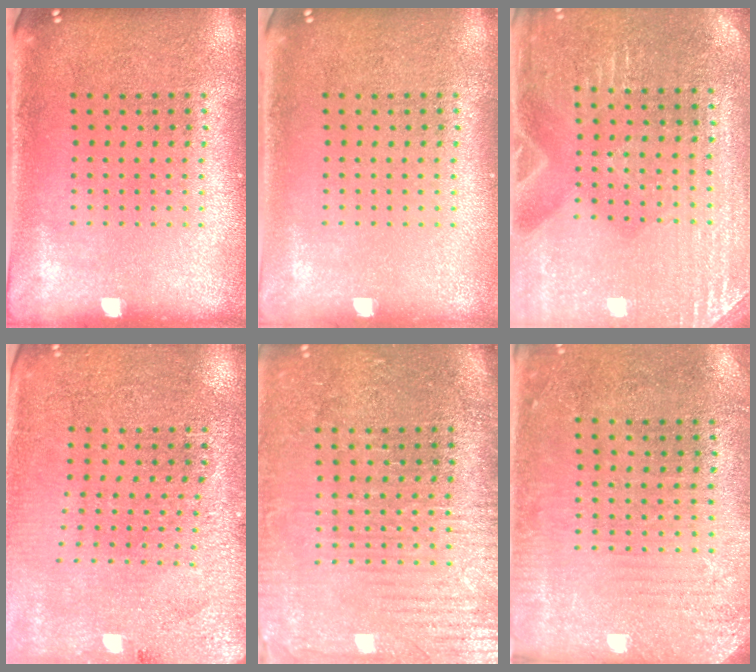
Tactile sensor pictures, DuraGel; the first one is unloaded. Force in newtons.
{"total": 0.0}
{"total": 3.0, "press": 3.0, "slide": 0.2}
{"total": 2.8, "press": 2.8, "slide": 0.2}
{"total": 3.7, "press": 3.4, "slide": 1.4}
{"total": 2.8, "press": 2.4, "slide": 1.5}